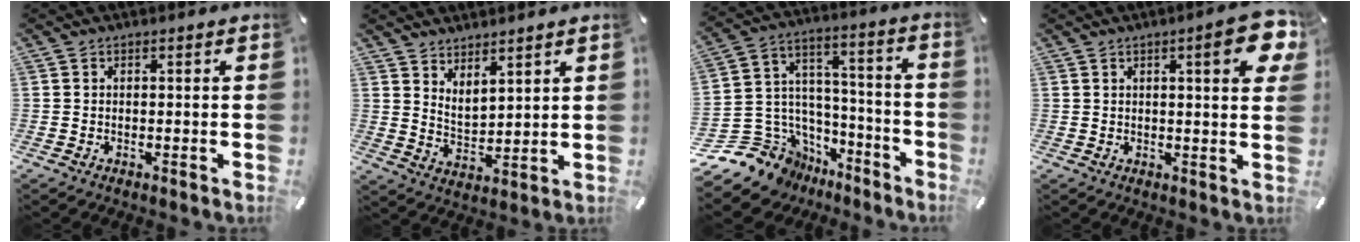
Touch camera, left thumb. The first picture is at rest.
{"total": 4.9, "force": [4.7, 1.3, -0.2], "torque": [-0.003, -0.035, 0.089]}
{"total": 12.7, "force": [-6.3, 10.9, 2.2], "torque": [-0.058, 0.011, -0.092]}
{"total": 10.1, "force": [4.2, 2.2, 8.9], "torque": [-0.113, -0.022, 0.061]}